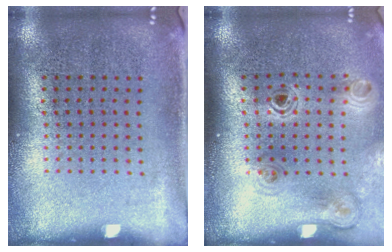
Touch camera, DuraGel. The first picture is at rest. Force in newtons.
{"total": 1.1, "press": 1.1, "slide": 0.2}